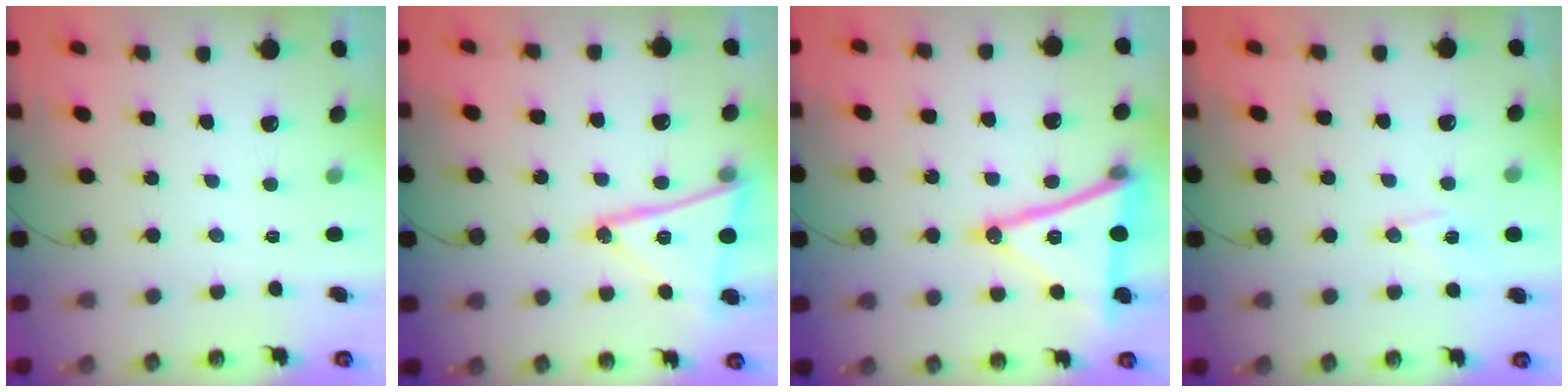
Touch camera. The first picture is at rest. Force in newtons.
{"total": 16.7, "press": 16.6, "slide": 1.4}
{"total": 19.2, "press": 18.8, "slide": 3.7}
{"total": 8.4, "press": 8.0, "slide": 2.6}